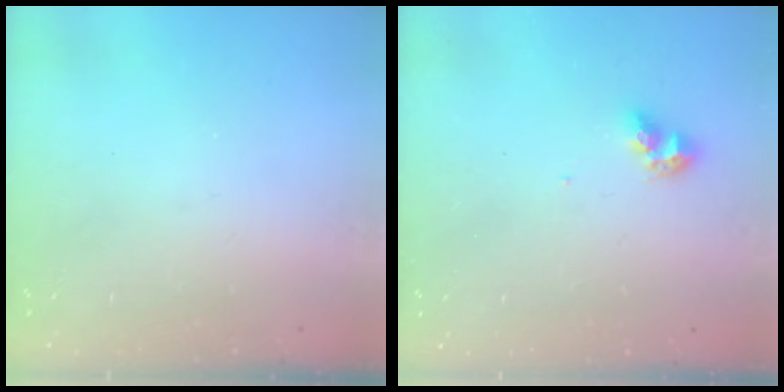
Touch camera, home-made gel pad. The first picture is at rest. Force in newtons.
{"total": 6.6, "press": 6.5, "slide": 0.4}